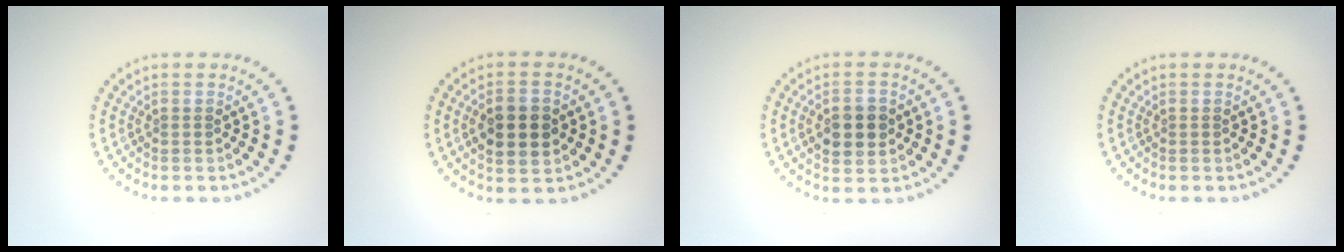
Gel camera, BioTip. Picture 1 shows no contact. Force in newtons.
{"total": 4.3, "press": 4.3, "slide": 0.2}
{"total": 3.8, "press": 3.8, "slide": 0.2}
{"total": 0.0}